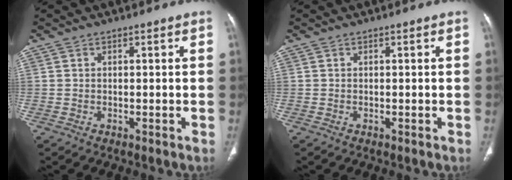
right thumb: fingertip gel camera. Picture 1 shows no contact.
{"total": 0.0}